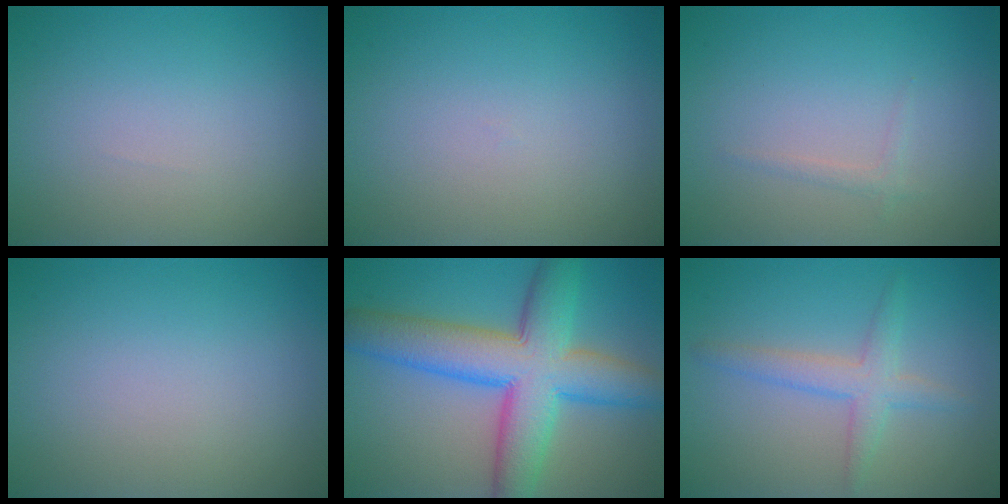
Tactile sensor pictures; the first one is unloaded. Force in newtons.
{"total": 0.0}
{"total": 0.8, "press": 0.8, "slide": 0.1}
{"total": 0.0}
{"total": 10.2, "press": 10.2, "slide": 0.2}
{"total": 2.8, "press": 2.7, "slide": 0.2}